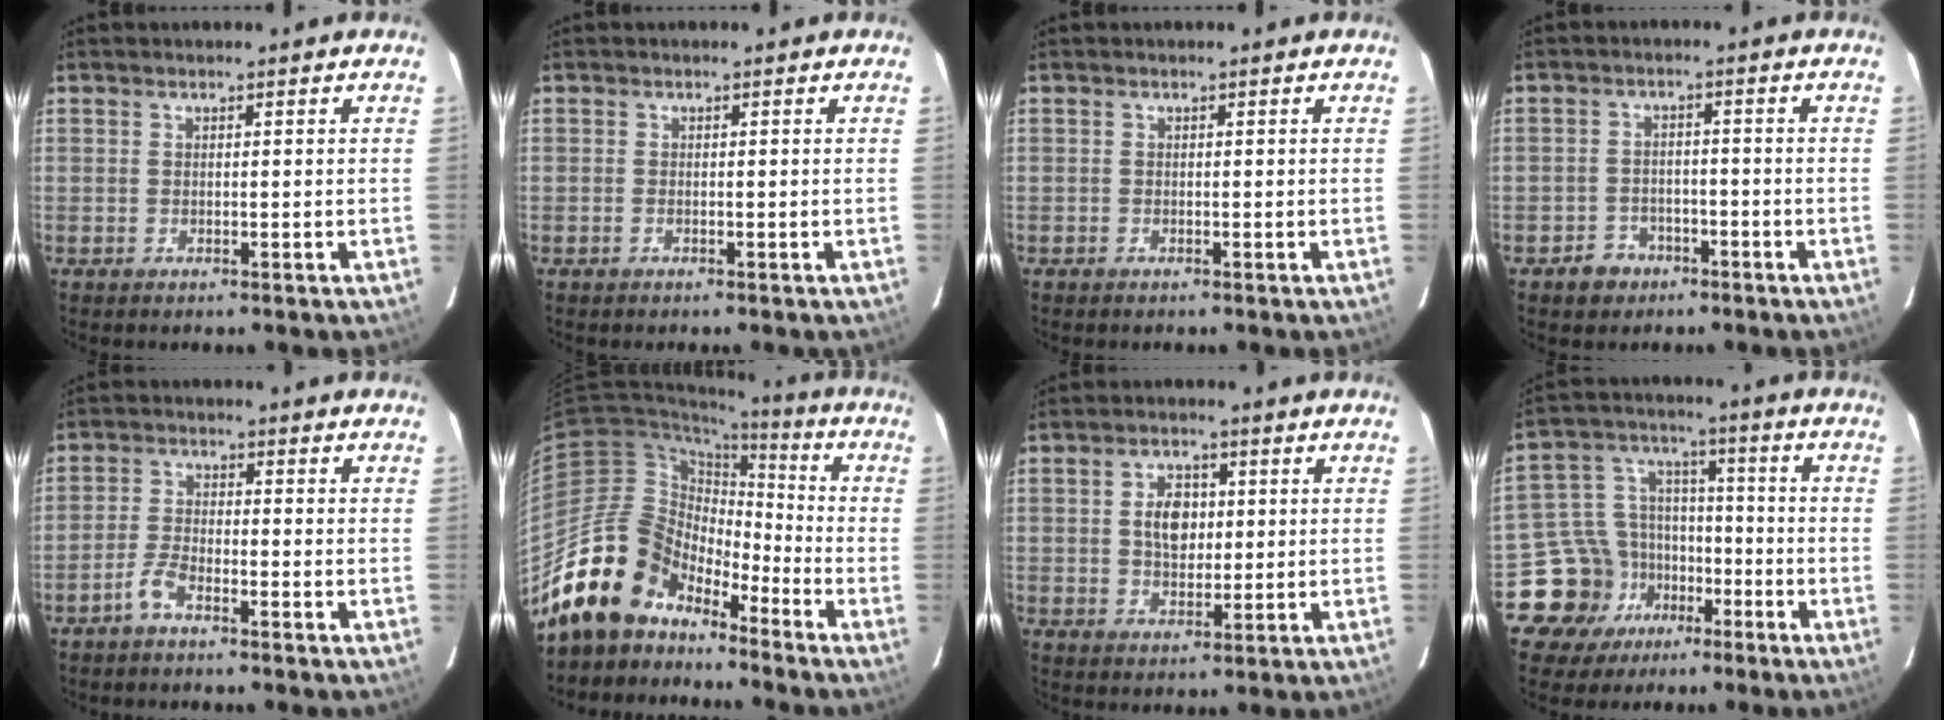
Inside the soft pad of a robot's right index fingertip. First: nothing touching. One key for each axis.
{"total": 0.5, "fx": -0.3, "fy": 0.3, "fz": 0.3, "tx": -0.007, "ty": -0.001, "tz": -0.006}
{"total": 0.0}
{"total": 4.7, "fx": -3.1, "fy": 3.4, "fz": 0.7, "tx": -0.031, "ty": 0.012, "tz": -0.044}
{"total": 3.9, "fx": -2.9, "fy": 1.2, "fz": 2.2, "tx": -0.062, "ty": 0.007, "tz": -0.062}
{"total": 15.6, "fx": -12.8, "fy": 7.8, "fz": 4.4, "tx": -0.087, "ty": 0.026, "tz": -0.233}
{"total": 6.0, "fx": 0.8, "fy": 4.1, "fz": 4.4, "tx": -0.073, "ty": 0.010, "tz": 0.018}
{"total": 11.8, "fx": -6.9, "fy": 9.3, "fz": 2.0, "tx": -0.064, "ty": 0.050, "tz": -0.110}